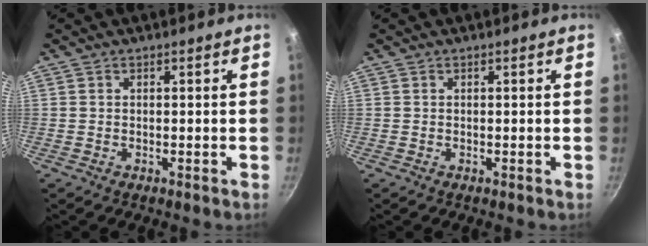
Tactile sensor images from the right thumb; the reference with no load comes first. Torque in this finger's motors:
{"motor_torque": [0.00, 0.00, 0.00, 0.00, 0.00]}